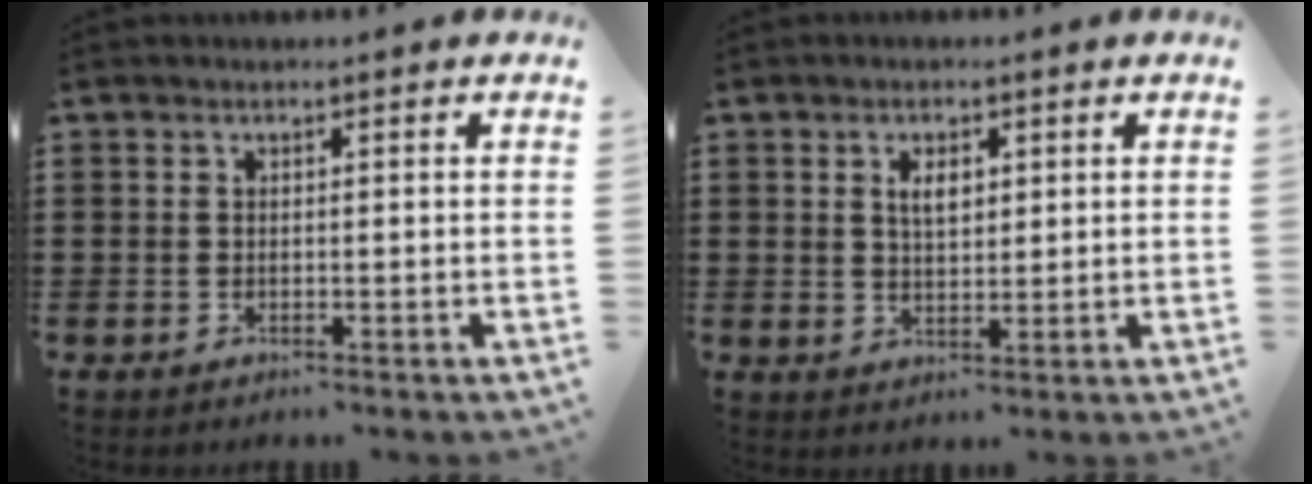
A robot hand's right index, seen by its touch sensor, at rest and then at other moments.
{"total": 3.1, "force": [1.1, 1.6, 2.4], "torque": [-0.045, 0.003, 0.017]}